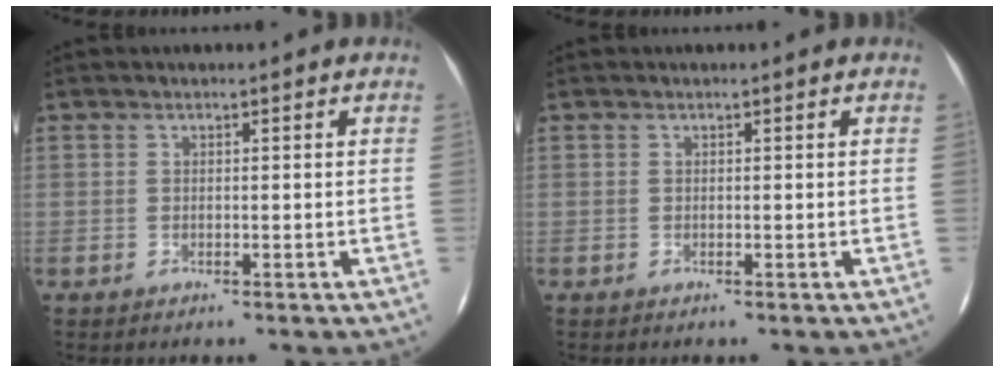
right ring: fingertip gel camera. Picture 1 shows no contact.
{"total": 0.0}